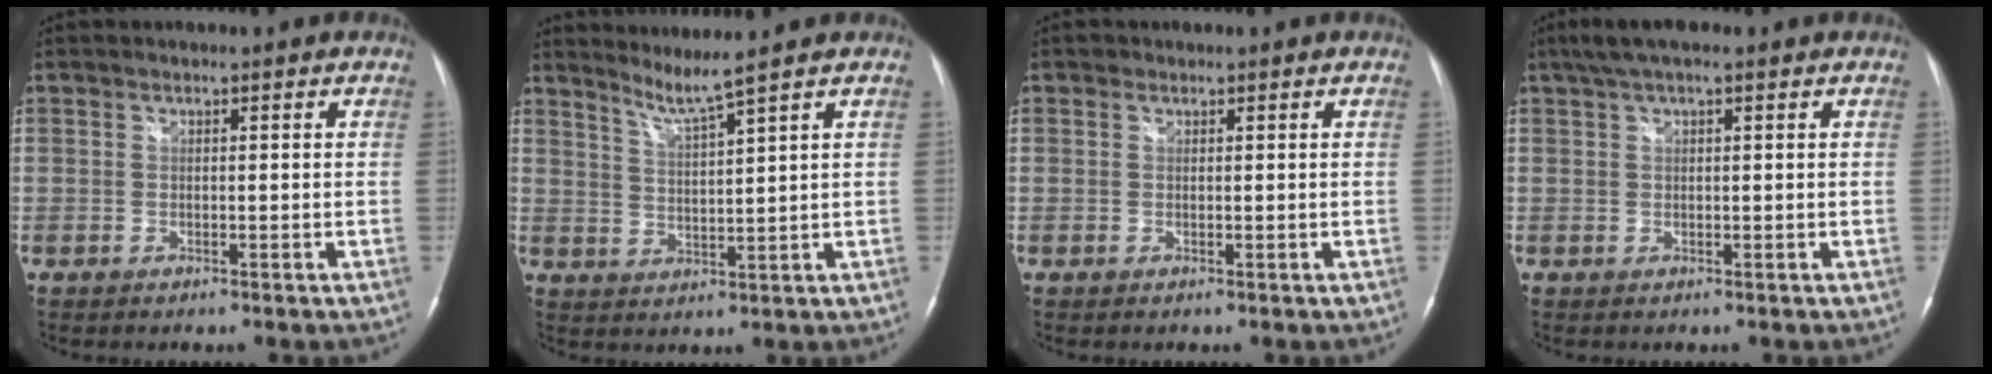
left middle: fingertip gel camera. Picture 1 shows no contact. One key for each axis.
{"total": 4.2, "fx": 3.5, "fy": -1.8, "fz": 1.5, "tx": -0.035, "ty": -0.019, "tz": 0.074}
{"total": 0.5, "fx": 0.4, "fy": 0.3, "fz": 0.0, "tx": -0.003, "ty": 0.001, "tz": 0.006}
{"total": 4.9, "fx": 3.4, "fy": 1.4, "fz": 3.3, "tx": -0.067, "ty": 0.032, "tz": 0.060}